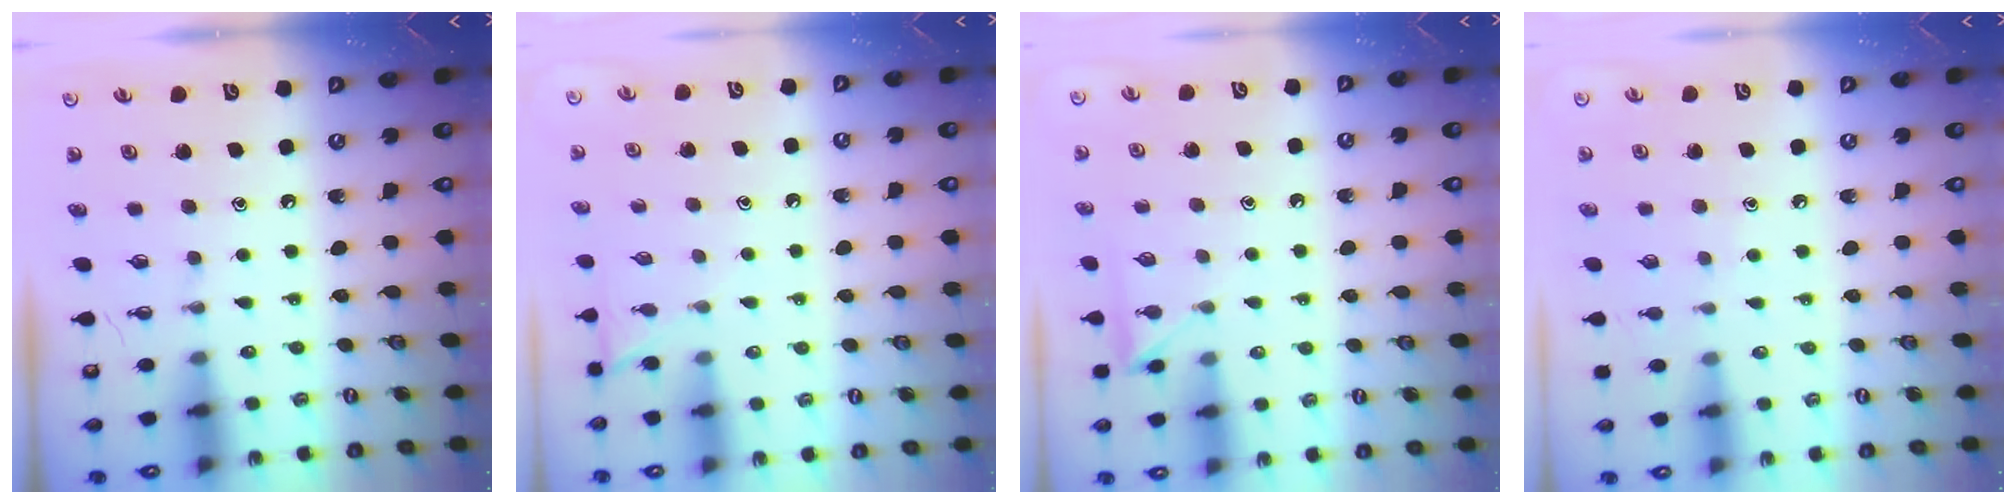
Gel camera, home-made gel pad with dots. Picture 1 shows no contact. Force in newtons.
{"total": 5.1, "press": 5.1, "slide": 0.6}
{"total": 4.2, "press": 4.1, "slide": 0.5}
{"total": 4.1, "press": 4.1, "slide": 0.4}